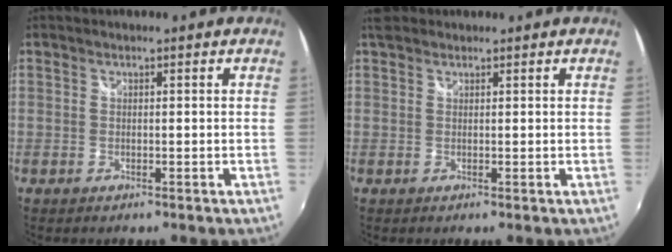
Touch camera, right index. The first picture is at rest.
{"total": 2.4, "force": [1.7, 1.4, 1.0], "torque": [-0.015, 0.008, 0.026]}